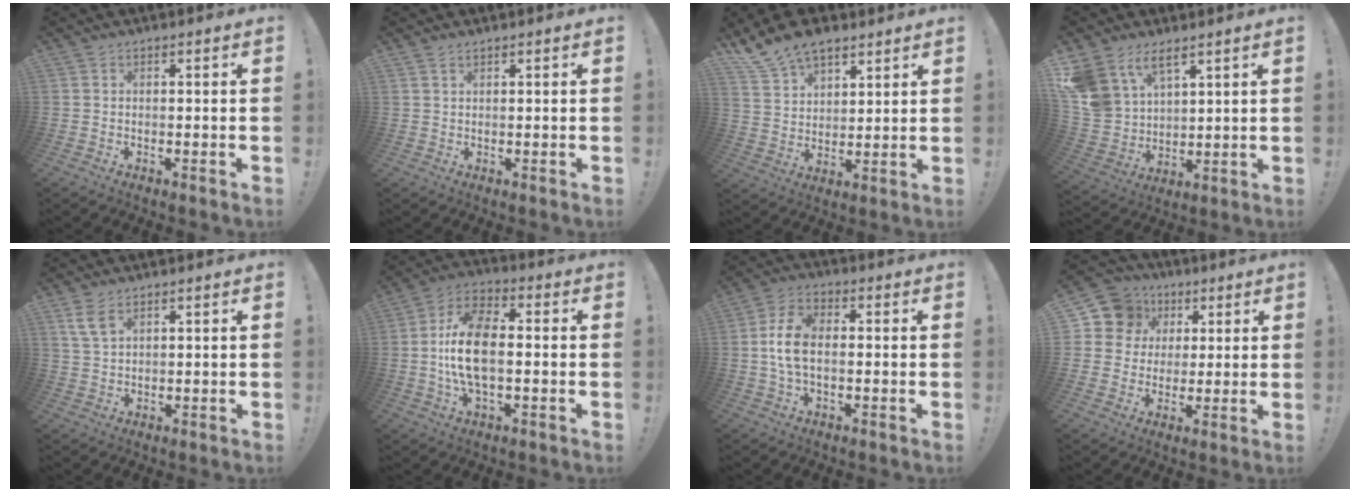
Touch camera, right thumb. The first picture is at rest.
{"total": 1.3, "force": [1.0, 0.5, 0.7], "torque": [-0.012, -0.002, 0.019]}
{"total": 11.3, "force": [8.9, 5.7, 4.1], "torque": [-0.086, -0.053, 0.174]}
{"total": 11.7, "force": [7.9, 7.1, 5.0], "torque": [-0.122, -0.049, 0.162]}
{"total": 5.3, "force": [3.1, 2.6, 3.4], "torque": [-0.057, -0.013, 0.060]}
{"total": 13.1, "force": [-0.7, 7.0, 11.1], "torque": [-0.212, 0.005, -0.012]}
{"total": 9.2, "force": [-0.2, 5.4, 7.5], "torque": [-0.140, 0.002, -0.001]}
{"total": 11.4, "force": [4.3, 10.1, 3.2], "torque": [-0.043, -0.019, 0.088]}